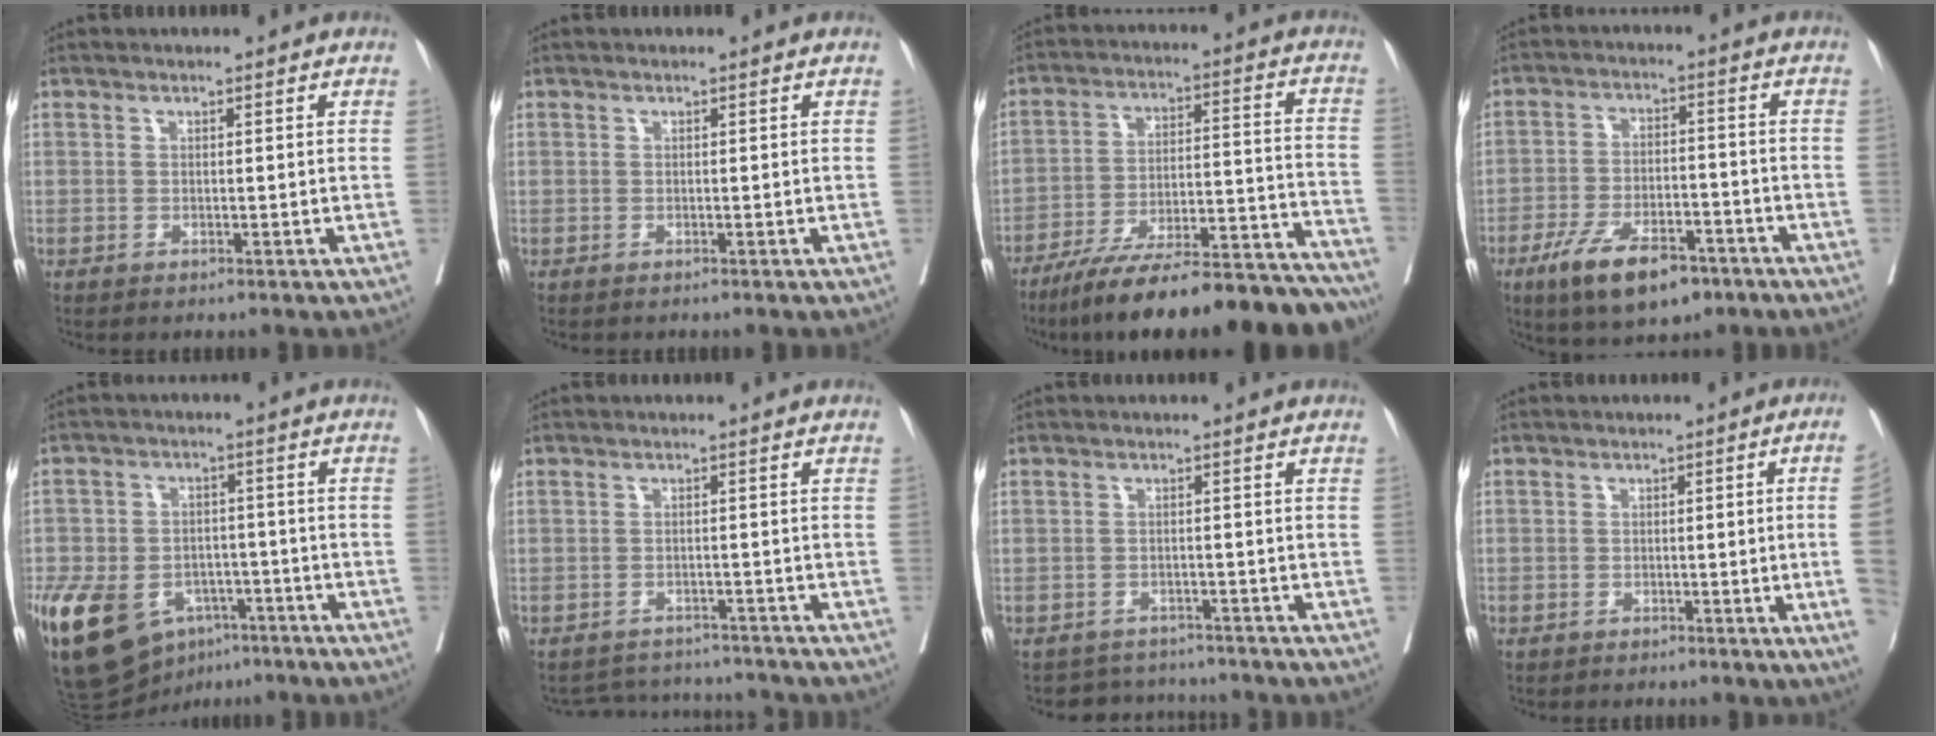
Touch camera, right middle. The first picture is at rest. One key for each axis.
{"total": 0.0}
{"total": 23.9, "fx": -20.9, "fy": 3.2, "fz": 11.1, "tx": -0.120, "ty": 0.012, "tz": -0.310}
{"total": 11.1, "fx": -7.0, "fy": 4.3, "fz": 7.5, "tx": -0.132, "ty": -0.007, "tz": -0.116}
{"total": 20.2, "fx": -10.2, "fy": 12.9, "fz": 11.7, "tx": -0.286, "ty": -0.005, "tz": -0.158}
{"total": 6.1, "fx": -6.0, "fy": 1.1, "fz": -0.4, "tx": 0.007, "ty": 0.013, "tz": -0.082}
{"total": 4.0, "fx": -3.7, "fy": 1.3, "fz": -0.9, "tx": 0.014, "ty": 0.013, "tz": -0.054}
{"total": 6.7, "fx": -1.2, "fy": -1.2, "fz": 6.5, "tx": -0.070, "ty": -0.001, "tz": -0.018}